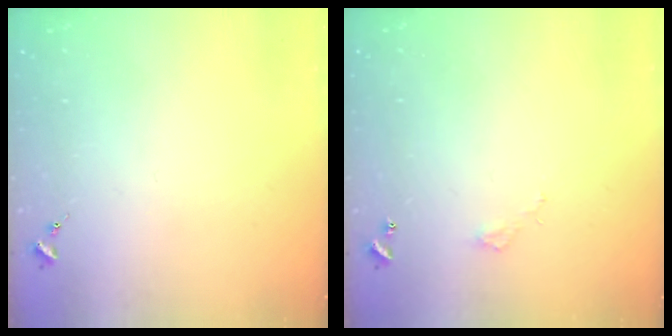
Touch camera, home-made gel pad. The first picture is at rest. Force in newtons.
{"total": 2.8, "press": 2.8, "slide": 0.2}